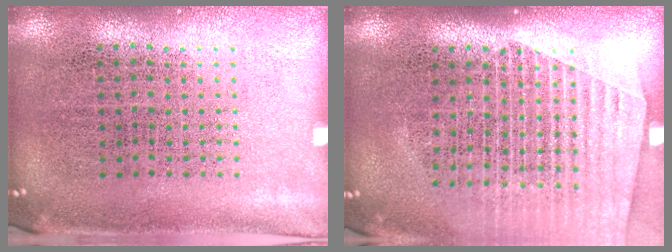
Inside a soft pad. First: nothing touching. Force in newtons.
{"total": 1.6, "press": 1.5, "slide": 0.6}